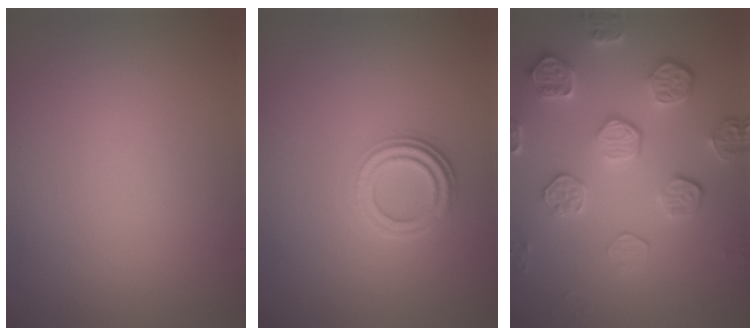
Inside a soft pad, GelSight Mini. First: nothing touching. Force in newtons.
{"total": 2.8, "press": 2.3, "slide": 1.6}
{"total": 5.7, "press": 4.2, "slide": 3.9}